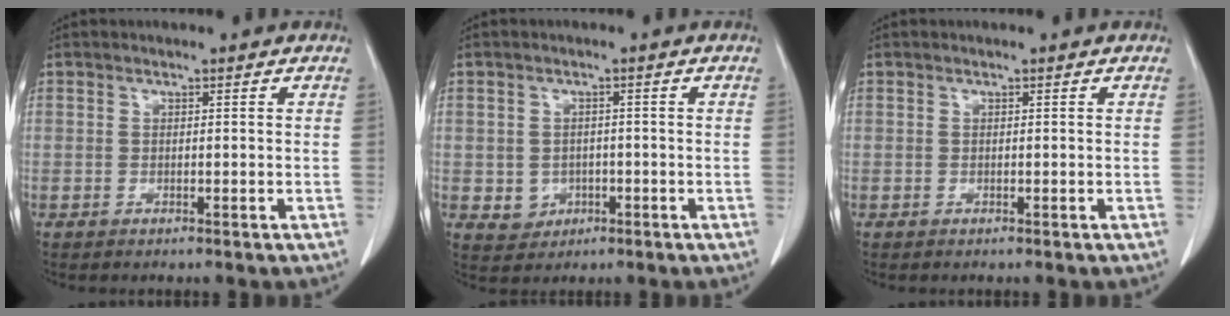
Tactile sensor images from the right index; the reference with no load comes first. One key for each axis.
{"total": 3.7, "fx": -0.8, "fy": 3.5, "fz": 0.9, "tx": -0.006, "ty": 0.006, "tz": -0.002}
{"total": 0.0}